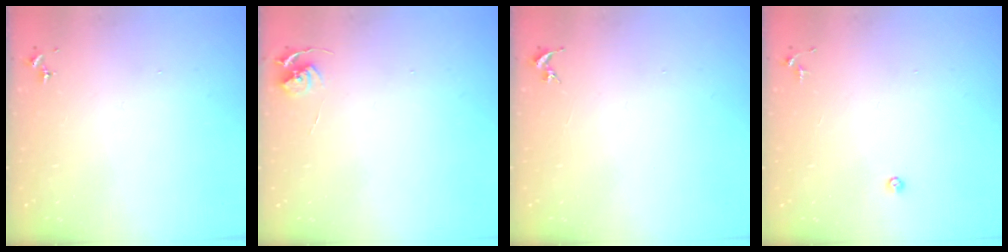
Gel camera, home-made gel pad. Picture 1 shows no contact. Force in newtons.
{"total": 5.3, "press": 5.2, "slide": 0.6}
{"total": 0.0}
{"total": 3.5, "press": 3.4, "slide": 0.7}